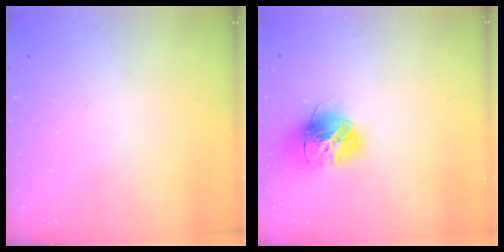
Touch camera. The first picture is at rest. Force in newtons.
{"total": 15.6, "press": 15.5, "slide": 1.4}